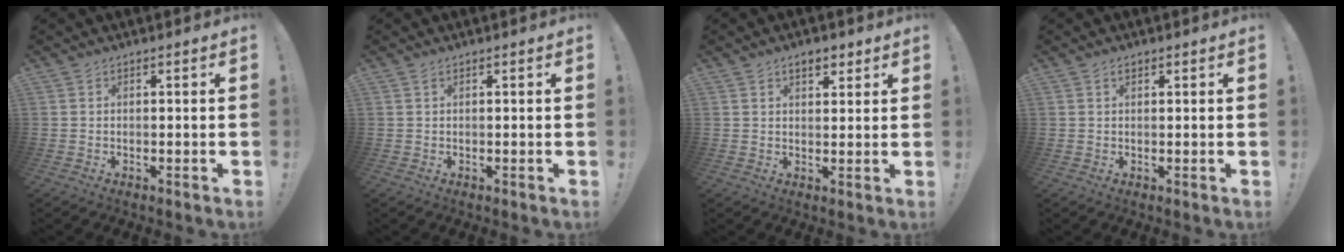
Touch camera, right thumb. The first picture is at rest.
{"total": 0.5, "force": [0.2, 0.0, 0.5], "torque": [-0.002, -0.002, 0.002]}
{"total": 4.2, "force": [2.7, 2.2, 2.4], "torque": [-0.025, -0.010, 0.045]}
{"total": 0.9, "force": [0.6, 0.5, 0.5], "torque": [-0.006, -0.001, 0.009]}